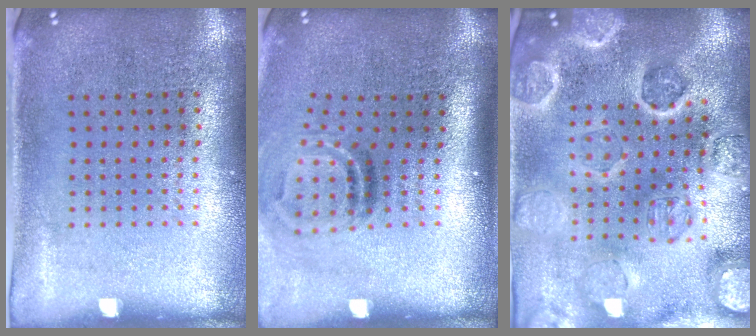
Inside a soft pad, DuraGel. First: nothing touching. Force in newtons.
{"total": 2.0, "press": 1.2, "slide": 1.6}
{"total": 3.7, "press": 3.5, "slide": 0.9}